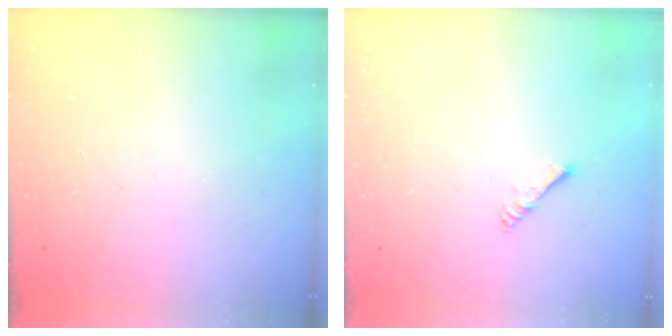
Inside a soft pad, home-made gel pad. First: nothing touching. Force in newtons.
{"total": 2.2, "press": 2.1, "slide": 0.5}